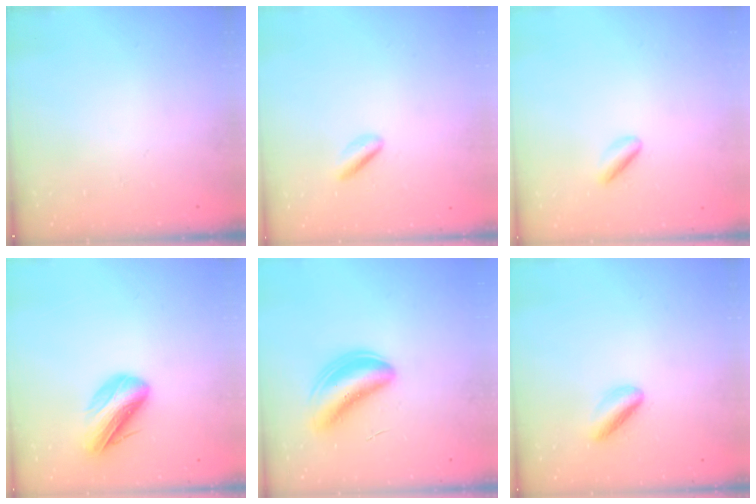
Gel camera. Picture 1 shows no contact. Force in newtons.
{"total": 1.6, "press": 1.3, "slide": 0.8}
{"total": 2.6, "press": 2.5, "slide": 0.8}
{"total": 11.7, "press": 11.5, "slide": 2.3}
{"total": 6.0, "press": 5.5, "slide": 2.5}
{"total": 4.6, "press": 4.6, "slide": 0.5}